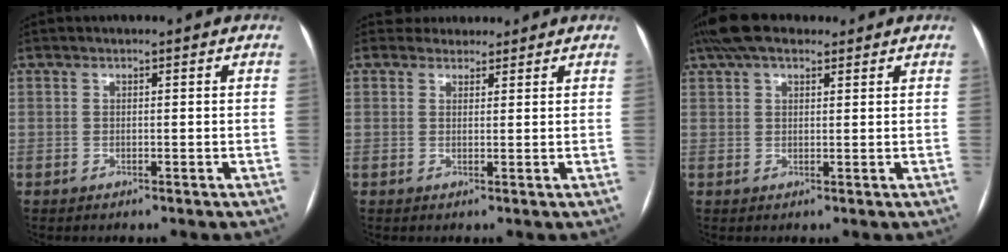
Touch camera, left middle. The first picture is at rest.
{"total": 3.0, "force": [2.6, 1.4, -0.3], "torque": [0.011, 0.014, 0.036]}
{"total": 7.1, "force": [5.2, 2.9, 3.8], "torque": [-0.075, 0.040, 0.093]}